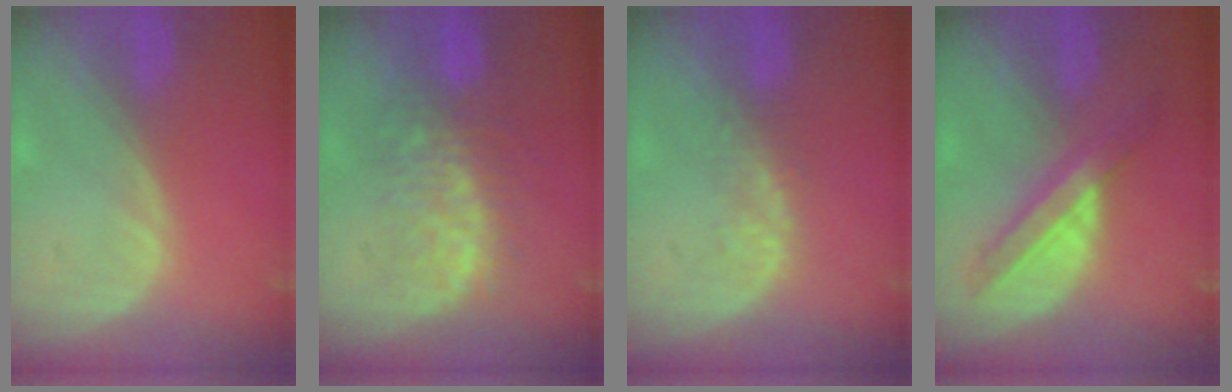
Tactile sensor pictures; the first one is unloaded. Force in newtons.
{"total": 9.1, "press": 8.3, "slide": 3.8}
{"total": 2.9, "press": 2.3, "slide": 1.8}
{"total": 5.7, "press": 5.7, "slide": 0.3}